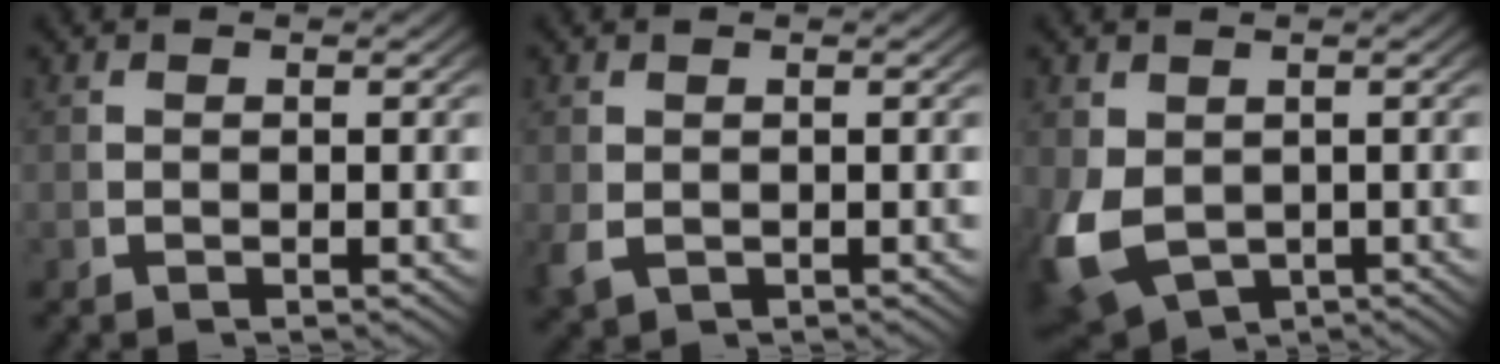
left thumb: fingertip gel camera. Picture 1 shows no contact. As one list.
[{"total": 1.7, "force": [-0.4, 1.3, 1.0], "torque": [-0.031, -0.010, 0.004]}, {"total": 7.1, "force": [-2.2, 5.5, 4.0], "torque": [-0.109, -0.047, -0.010]}]